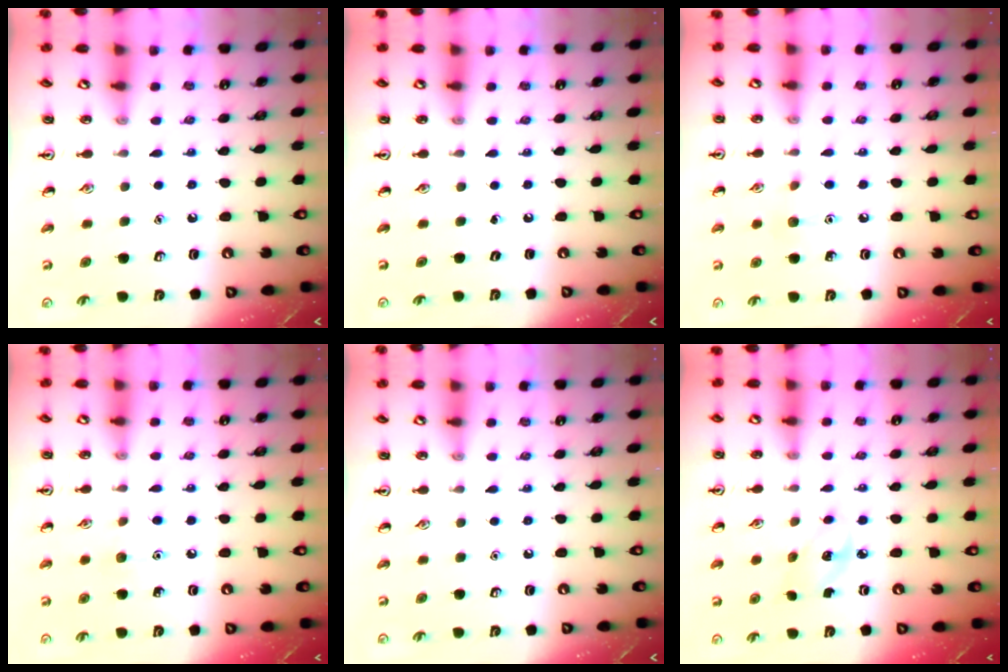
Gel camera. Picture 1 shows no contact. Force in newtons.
{"total": 0.0}
{"total": 5.9, "press": 5.6, "slide": 1.8}
{"total": 5.6, "press": 5.3, "slide": 1.8}
{"total": 0.0}
{"total": 2.8, "press": 2.7, "slide": 0.8}